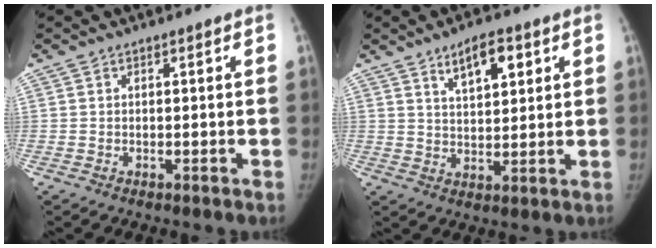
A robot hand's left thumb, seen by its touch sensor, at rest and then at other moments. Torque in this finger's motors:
{"motor_torque": [-0.14, 0.23, 0.83, -0.53, 0.00]}